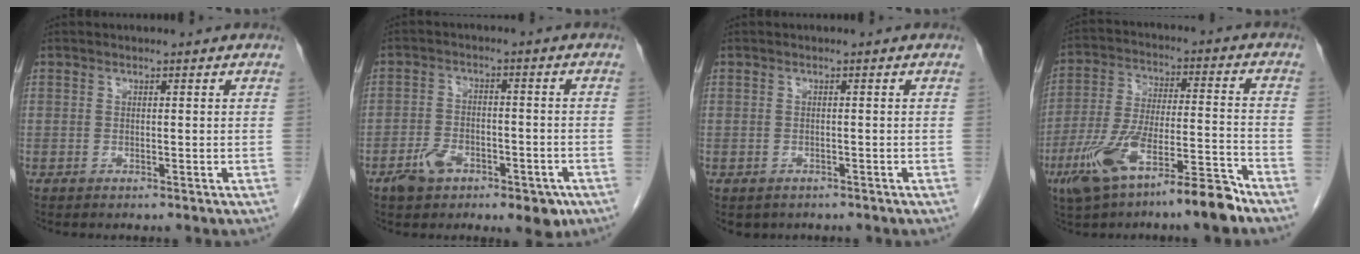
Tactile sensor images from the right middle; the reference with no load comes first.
{"total": 7.8, "force": [-4.3, 3.9, 5.1], "torque": [-0.077, 0.007, -0.064]}
{"total": 2.4, "force": [-1.8, 1.6, 0.5], "torque": [-0.010, 0.001, -0.020]}
{"total": 14.2, "force": [-9.3, 2.0, 10.5], "torque": [-0.202, -0.004, -0.163]}